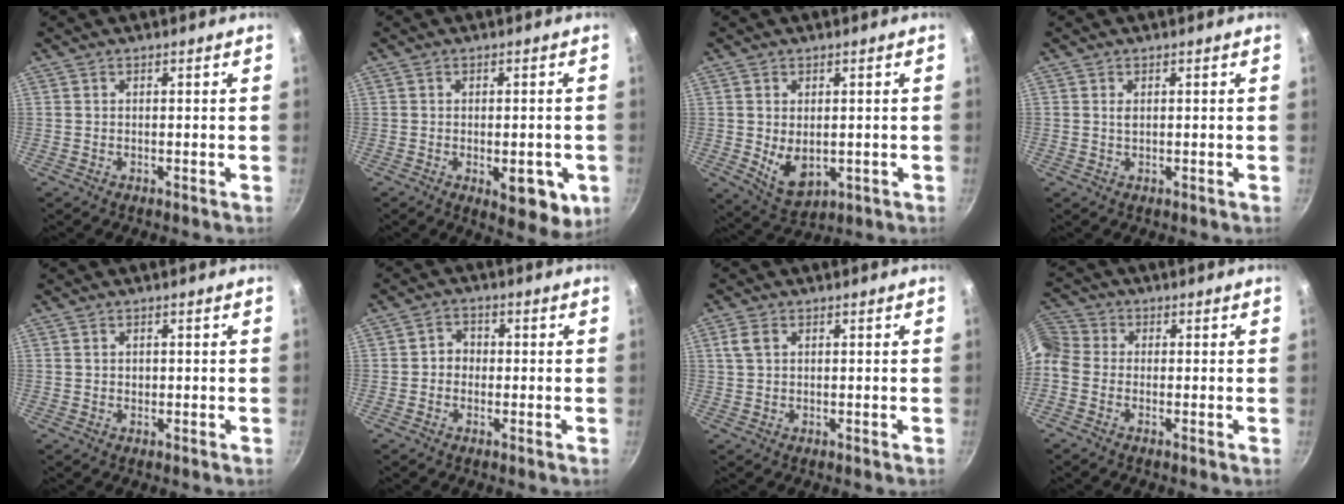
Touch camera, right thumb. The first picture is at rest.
{"total": 9.6, "force": [-2.7, 4.4, 8.1], "torque": [-0.073, 0.000, -0.029]}
{"total": 7.1, "force": [-0.3, 4.7, 5.4], "torque": [-0.085, -0.018, 0.012]}
{"total": 1.0, "force": [0.3, 0.6, 0.8], "torque": [-0.014, -0.002, 0.004]}
{"total": 1.0, "force": [0.2, 0.9, 0.5], "torque": [-0.005, 0.002, 0.004]}
{"total": 3.2, "force": [-0.4, 2.9, 1.3], "torque": [0.001, 0.009, -0.012]}
{"total": 2.8, "force": [1.0, 1.9, 1.9], "torque": [-0.034, 0.004, 0.019]}
{"total": 6.5, "force": [-1.9, 5.4, 3.2], "torque": [-0.072, 0.031, -0.057]}